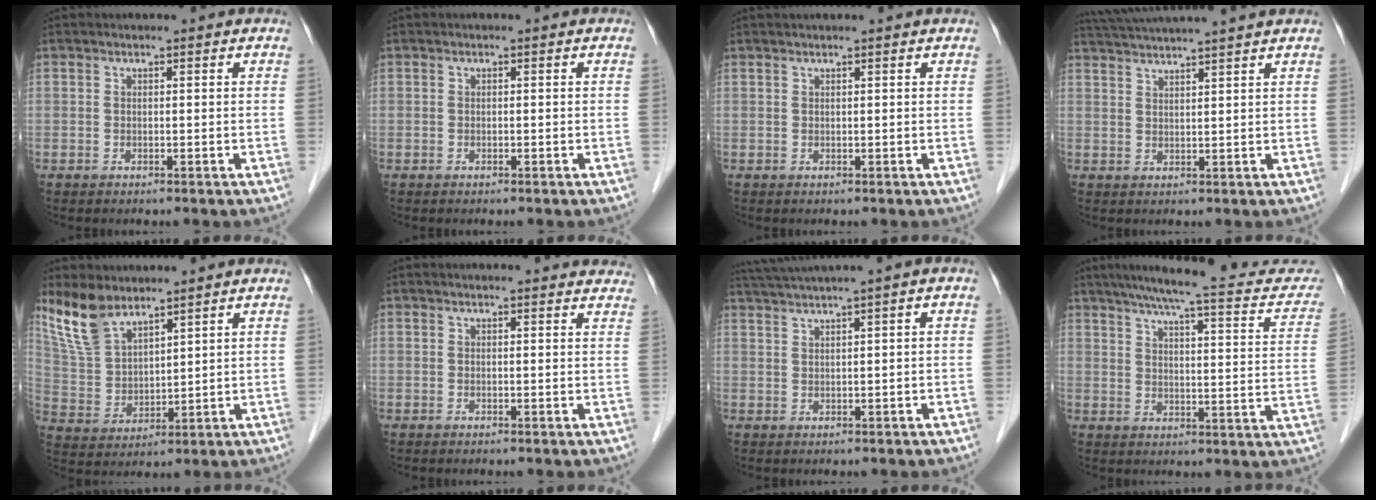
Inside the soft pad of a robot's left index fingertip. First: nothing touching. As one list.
[{"total": 0.0}, {"total": 2.9, "force": [2.5, -0.4, 1.3], "torque": [-0.011, 0.021, 0.037]}, {"total": 11.3, "force": [10.2, -1.1, 4.7], "torque": [-0.087, 0.025, 0.150]}, {"total": 8.4, "force": [7.1, 2.9, 3.6], "torque": [-0.089, 0.005, 0.160]}, {"total": 9.9, "force": [9.3, 1.9, 2.7], "torque": [-0.007, 0.003, 0.084]}, {"total": 4.9, "force": [3.4, -1.2, 3.3], "torque": [-0.069, 0.016, 0.070]}, {"total": 20.9, "force": [17.6, 3.7, 10.7], "torque": [-0.144, 0.000, 0.210]}]